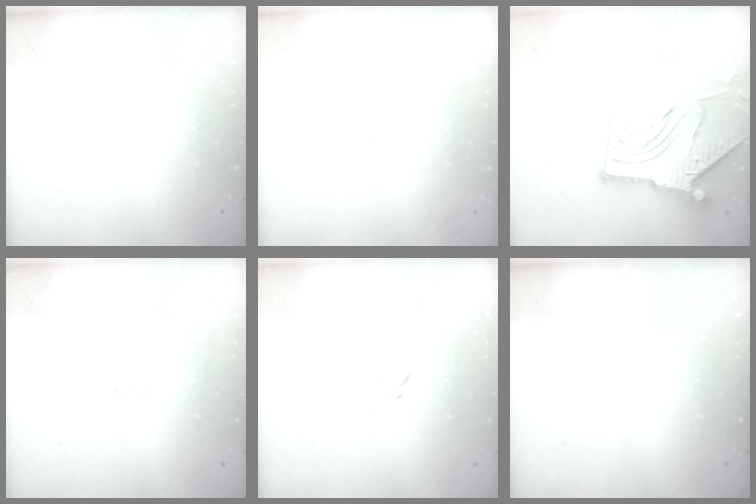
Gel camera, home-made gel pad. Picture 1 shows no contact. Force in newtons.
{"total": 1.6, "press": 1.6, "slide": 0.3}
{"total": 12.4, "press": 12.3, "slide": 1.4}
{"total": 1.7, "press": 1.6, "slide": 0.5}
{"total": 2.5, "press": 2.4, "slide": 0.7}
{"total": 0.0}